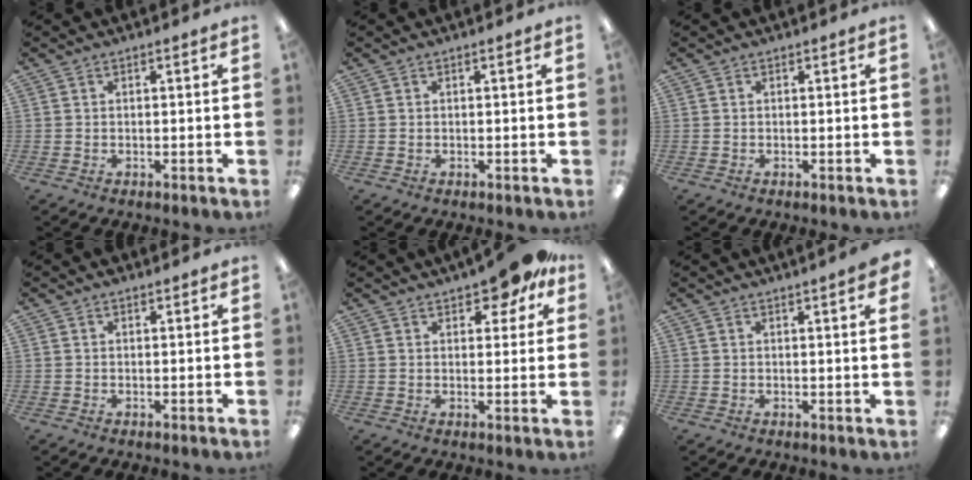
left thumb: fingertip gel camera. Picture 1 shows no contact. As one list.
[{"total": 0.0}, {"total": 0.0}, {"total": 0.8, "force": [0.6, 0.4, 0.4], "torque": [-0.001, -0.003, 0.010]}, {"total": 8.0, "force": [5.6, 3.2, 4.7], "torque": [-0.048, -0.030, 0.093]}, {"total": 2.8, "force": [1.8, 0.1, 2.1], "torque": [-0.037, -0.002, 0.028]}]